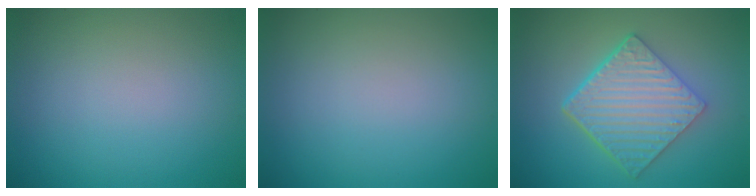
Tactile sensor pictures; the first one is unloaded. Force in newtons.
{"total": 0.0}
{"total": 6.3, "press": 4.6, "slide": 4.3}